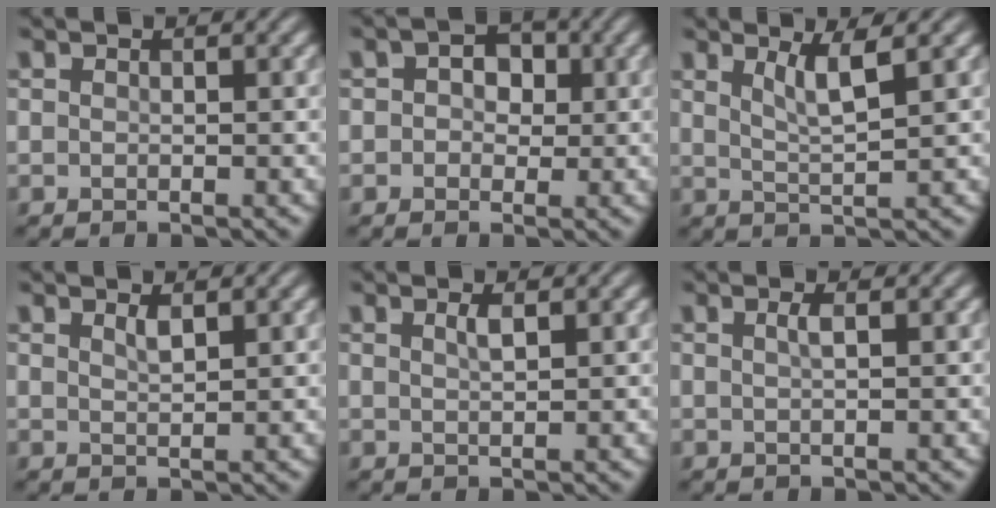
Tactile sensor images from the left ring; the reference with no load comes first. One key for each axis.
{"total": 3.0, "fx": 0.6, "fy": 2.3, "fz": 1.8, "tx": -0.017, "ty": 0.008, "tz": -0.008}
{"total": 2.8, "fx": 1.4, "fy": 0.5, "fz": 2.4, "tx": -0.039, "ty": -0.003, "tz": 0.028}
{"total": 1.1, "fx": 0.8, "fy": 0.2, "fz": 0.7, "tx": -0.015, "ty": 0.000, "tz": 0.014}
{"total": 1.2, "fx": 0.6, "fy": 0.3, "fz": 1.0, "tx": -0.017, "ty": 0.002, "tz": 0.010}
{"total": 1.2, "fx": 0.3, "fy": 0.3, "fz": 1.1, "tx": -0.018, "ty": 0.004, "tz": 0.004}